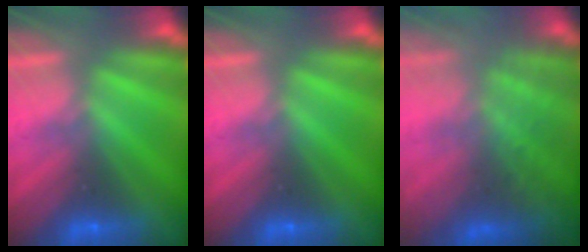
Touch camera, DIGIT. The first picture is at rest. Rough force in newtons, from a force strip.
{"total": 0.0}
{"total": 5.7}